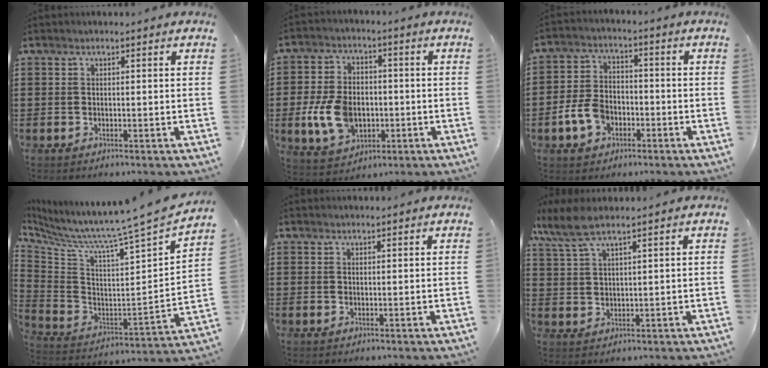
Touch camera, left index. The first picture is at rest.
{"total": 10.5, "force": [-1.3, 7.5, 7.2], "torque": [-0.163, 0.008, -0.025]}
{"total": 6.4, "force": [-2.7, 4.4, 3.7], "torque": [-0.093, 0.007, -0.055]}
{"total": 6.1, "force": [5.5, -1.2, 2.2], "torque": [-0.078, -0.078, 0.075]}
{"total": 0.8, "force": [0.7, 0.0, 0.1], "torque": [-0.003, -0.001, 0.015]}
{"total": 5.6, "force": [4.4, 0.7, 3.4], "torque": [-0.088, -0.010, 0.078]}